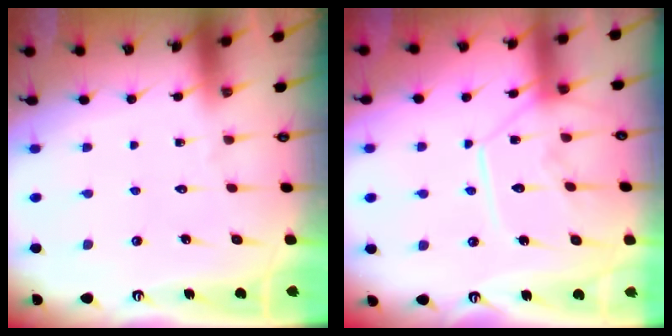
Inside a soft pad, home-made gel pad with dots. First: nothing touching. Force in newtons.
{"total": 11.4, "press": 11.3, "slide": 1.2}